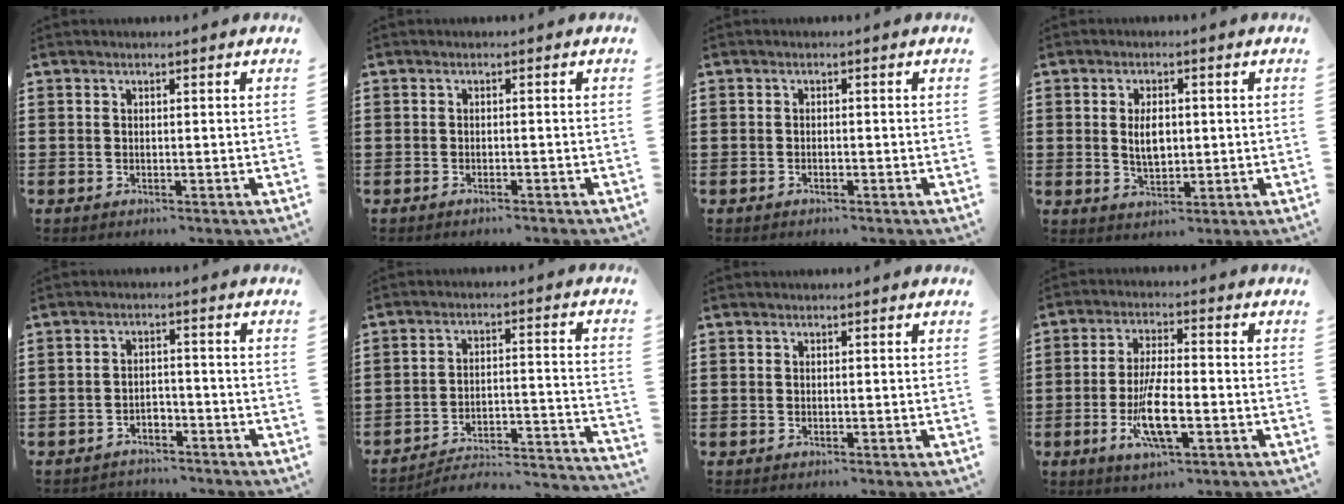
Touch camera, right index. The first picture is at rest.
{"total": 0.9, "force": [-0.8, -0.1, 0.3], "torque": [-0.008, -0.003, -0.016]}
{"total": 0.5, "force": [-0.5, 0.2, 0.2], "torque": [-0.005, -0.001, -0.009]}
{"total": 4.2, "force": [0.1, 2.1, 3.7], "torque": [-0.065, 0.002, 0.000]}
{"total": 2.5, "force": [-2.3, 1.0, 0.3], "torque": [-0.012, 0.005, -0.049]}
{"total": 2.6, "force": [-2.3, 0.5, 1.0], "torque": [-0.030, -0.015, -0.059]}
{"total": 0.0}
{"total": 8.9, "force": [-2.7, 2.7, 8.0], "torque": [-0.168, -0.014, -0.051]}